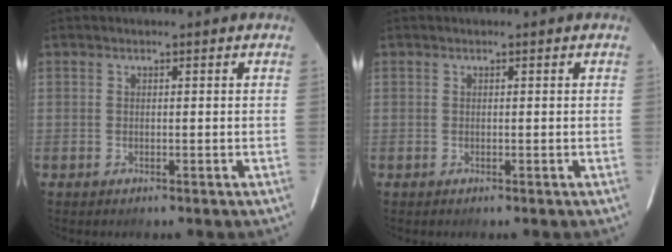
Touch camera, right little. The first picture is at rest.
{"total": 0.0}